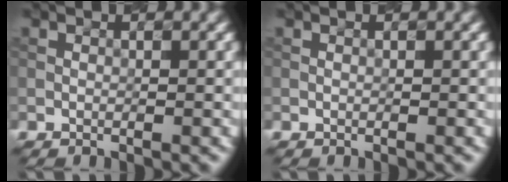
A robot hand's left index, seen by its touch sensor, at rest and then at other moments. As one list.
[{"total": 0.0}]